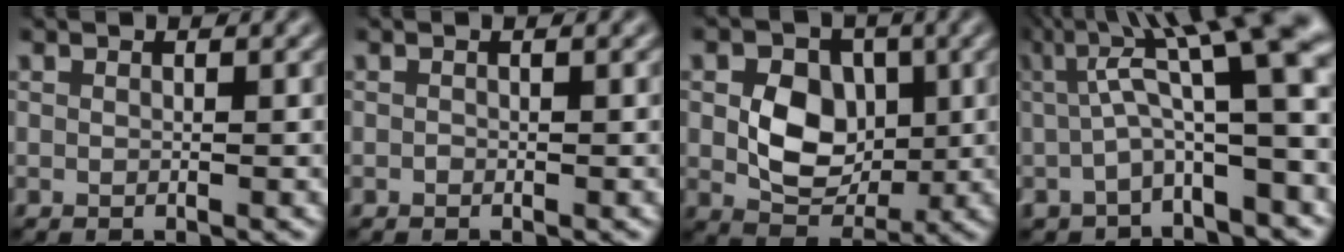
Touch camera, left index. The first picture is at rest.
{"total": 0.0}
{"total": 6.1, "force": [0.3, 4.5, 4.1], "torque": [-0.066, -0.003, 0.006]}
{"total": 10.0, "force": [2.9, 2.5, 9.2], "torque": [-0.142, 0.020, 0.040]}